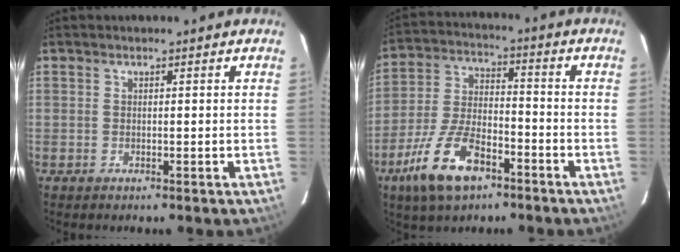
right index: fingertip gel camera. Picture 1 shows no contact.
{"total": 14.1, "force": [-8.3, 6.0, 9.7], "torque": [-0.211, -0.007, -0.154]}